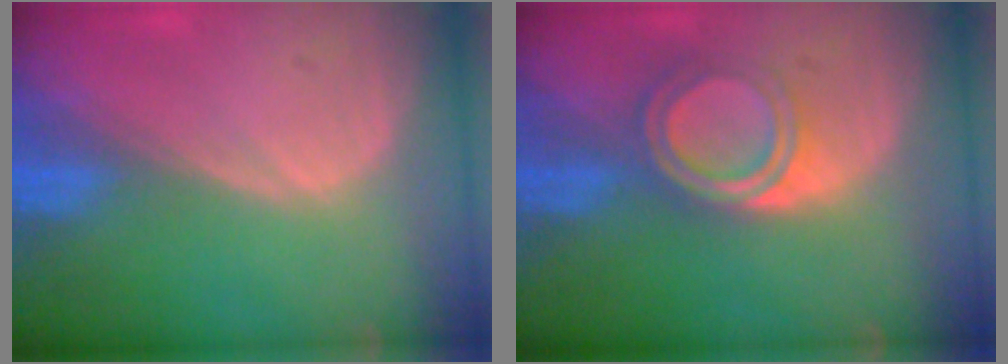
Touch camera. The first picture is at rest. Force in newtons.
{"total": 5.3, "press": 4.9, "slide": 2.1}